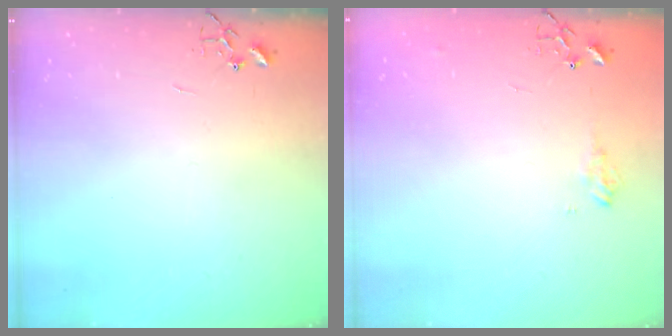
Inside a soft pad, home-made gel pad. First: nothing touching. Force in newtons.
{"total": 7.6, "press": 7.6, "slide": 0.7}